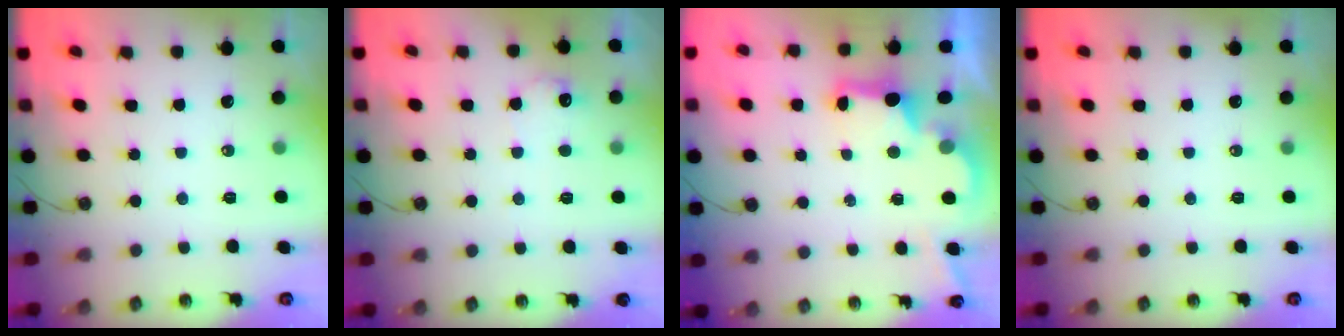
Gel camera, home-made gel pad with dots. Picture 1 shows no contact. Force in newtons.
{"total": 7.0, "press": 7.0, "slide": 0.4}
{"total": 2.8, "press": 2.6, "slide": 0.9}
{"total": 0.0}